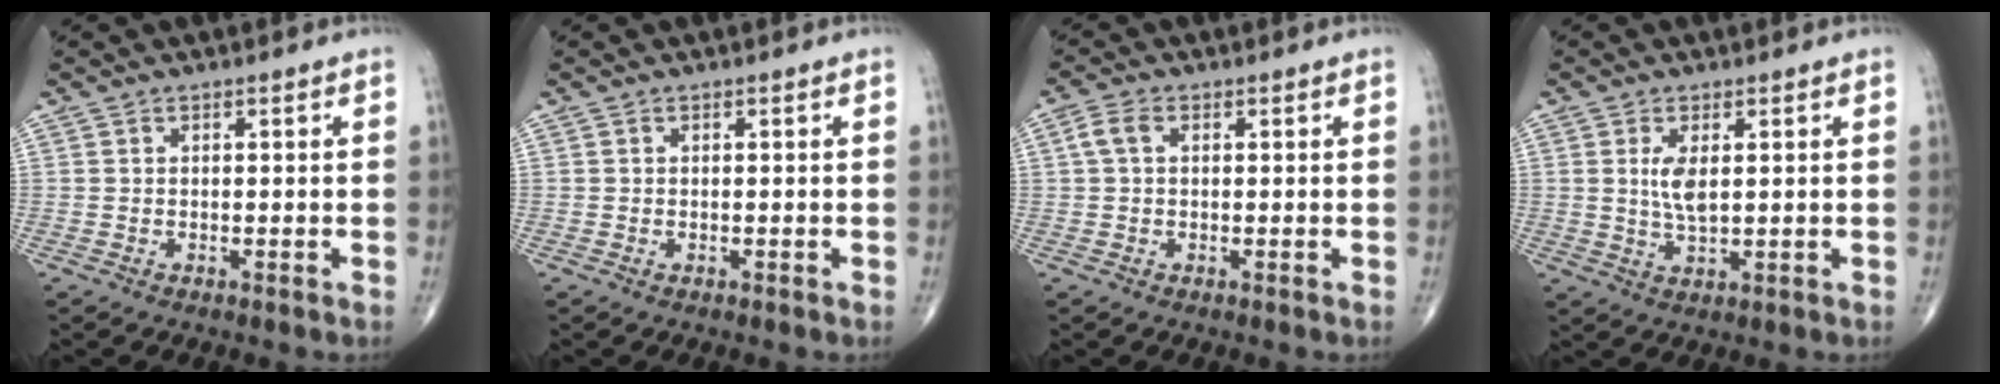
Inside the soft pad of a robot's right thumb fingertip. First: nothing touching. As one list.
[{"total": 0.0}, {"total": 3.1, "force": [0.6, 1.9, 2.3], "torque": [-0.053, 0.011, 0.012]}, {"total": 4.6, "force": [1.0, 1.8, 4.1], "torque": [-0.082, -0.011, 0.024]}]